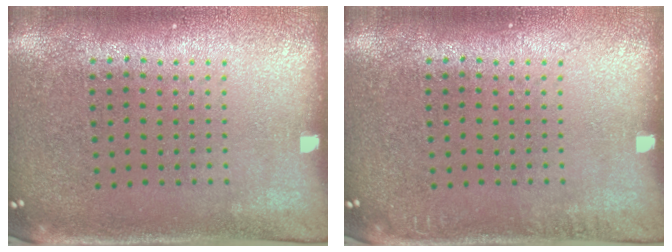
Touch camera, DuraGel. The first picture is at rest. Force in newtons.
{"total": 0.5, "press": 0.5, "slide": 0.0}